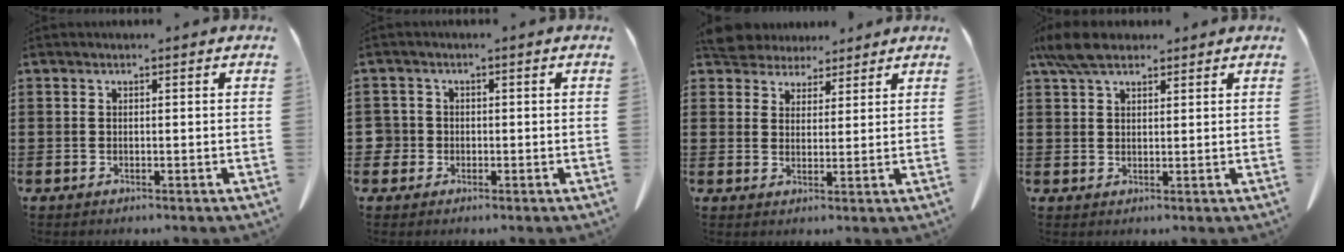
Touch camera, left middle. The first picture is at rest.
{"total": 2.0, "force": [-0.3, 1.9, 0.4], "torque": [-0.024, 0.001, -0.012]}
{"total": 5.2, "force": [4.8, 1.9, 0.5], "torque": [-0.031, -0.008, 0.091]}
{"total": 5.6, "force": [4.3, 2.3, 2.8], "torque": [-0.067, 0.003, 0.081]}